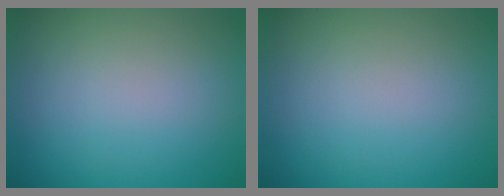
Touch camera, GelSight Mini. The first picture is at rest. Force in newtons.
{"total": 0.0}